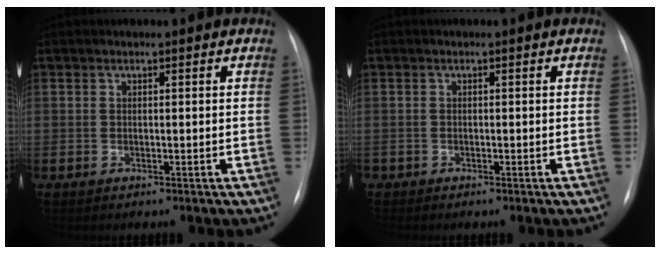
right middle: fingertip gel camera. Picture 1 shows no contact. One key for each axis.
{"total": 0.0}